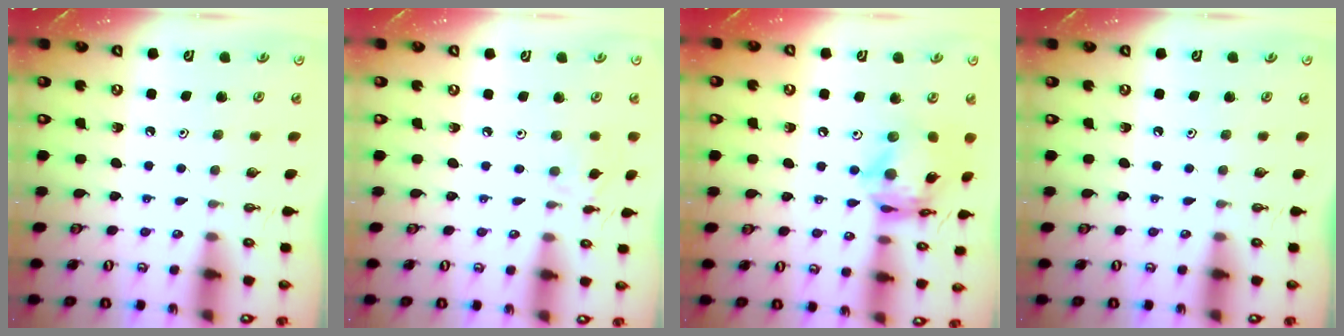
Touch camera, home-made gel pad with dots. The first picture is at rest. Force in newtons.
{"total": 3.3, "press": 3.3, "slide": 0.4}
{"total": 14.8, "press": 14.7, "slide": 1.3}
{"total": 0.0}